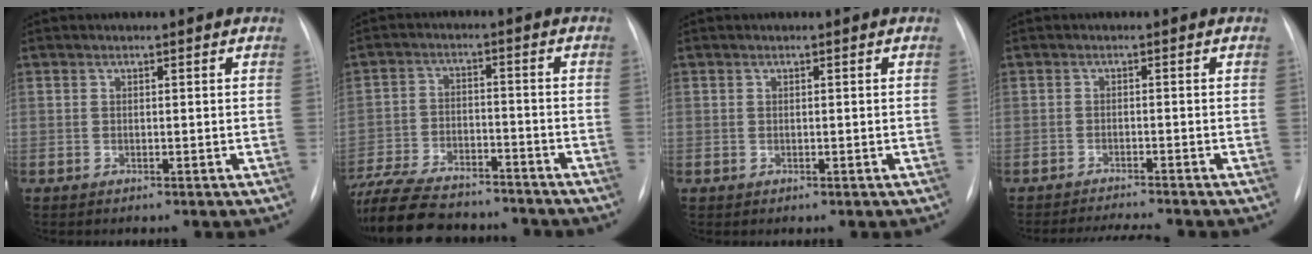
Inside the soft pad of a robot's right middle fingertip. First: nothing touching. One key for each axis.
{"total": 20.5, "fx": -17.5, "fy": 6.1, "fz": 8.7, "tx": -0.224, "ty": -0.023, "tz": -0.272}
{"total": 0.0}
{"total": 5.2, "fx": -4.9, "fy": -0.8, "fz": 1.6, "tx": -0.026, "ty": -0.013, "tz": -0.077}